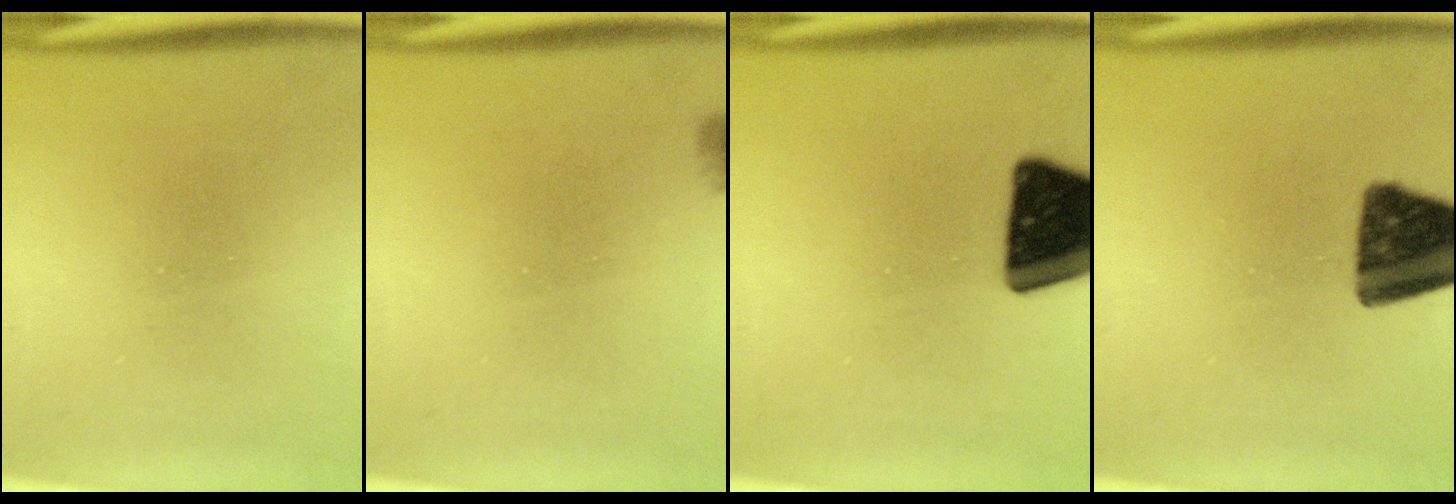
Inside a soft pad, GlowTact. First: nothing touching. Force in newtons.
{"total": 2.9}
{"total": 19.3}
{"total": 14.5}